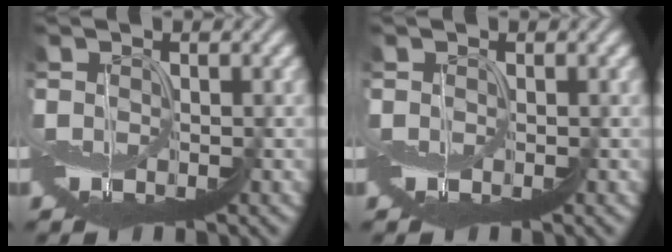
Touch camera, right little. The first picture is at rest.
{"total": 0.0}